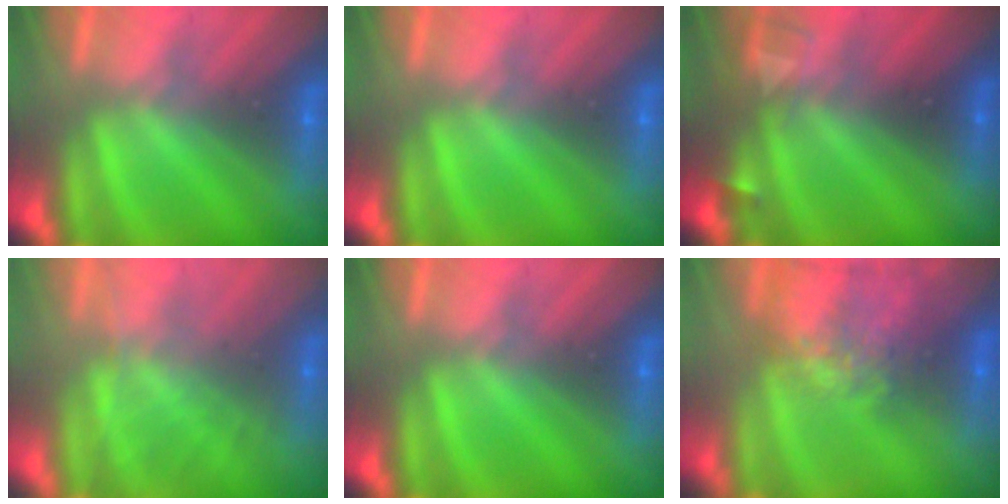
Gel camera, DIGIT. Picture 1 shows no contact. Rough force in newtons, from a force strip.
{"total": 0.0}
{"total": 3.2}
{"total": 7.6}
{"total": 0.0}
{"total": 7.4}